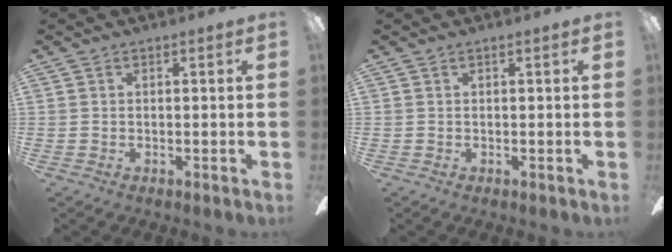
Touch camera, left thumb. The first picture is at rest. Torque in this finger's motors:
{"motor_torque": [0.00, 0.00, 0.05, 0.20, 0.00]}